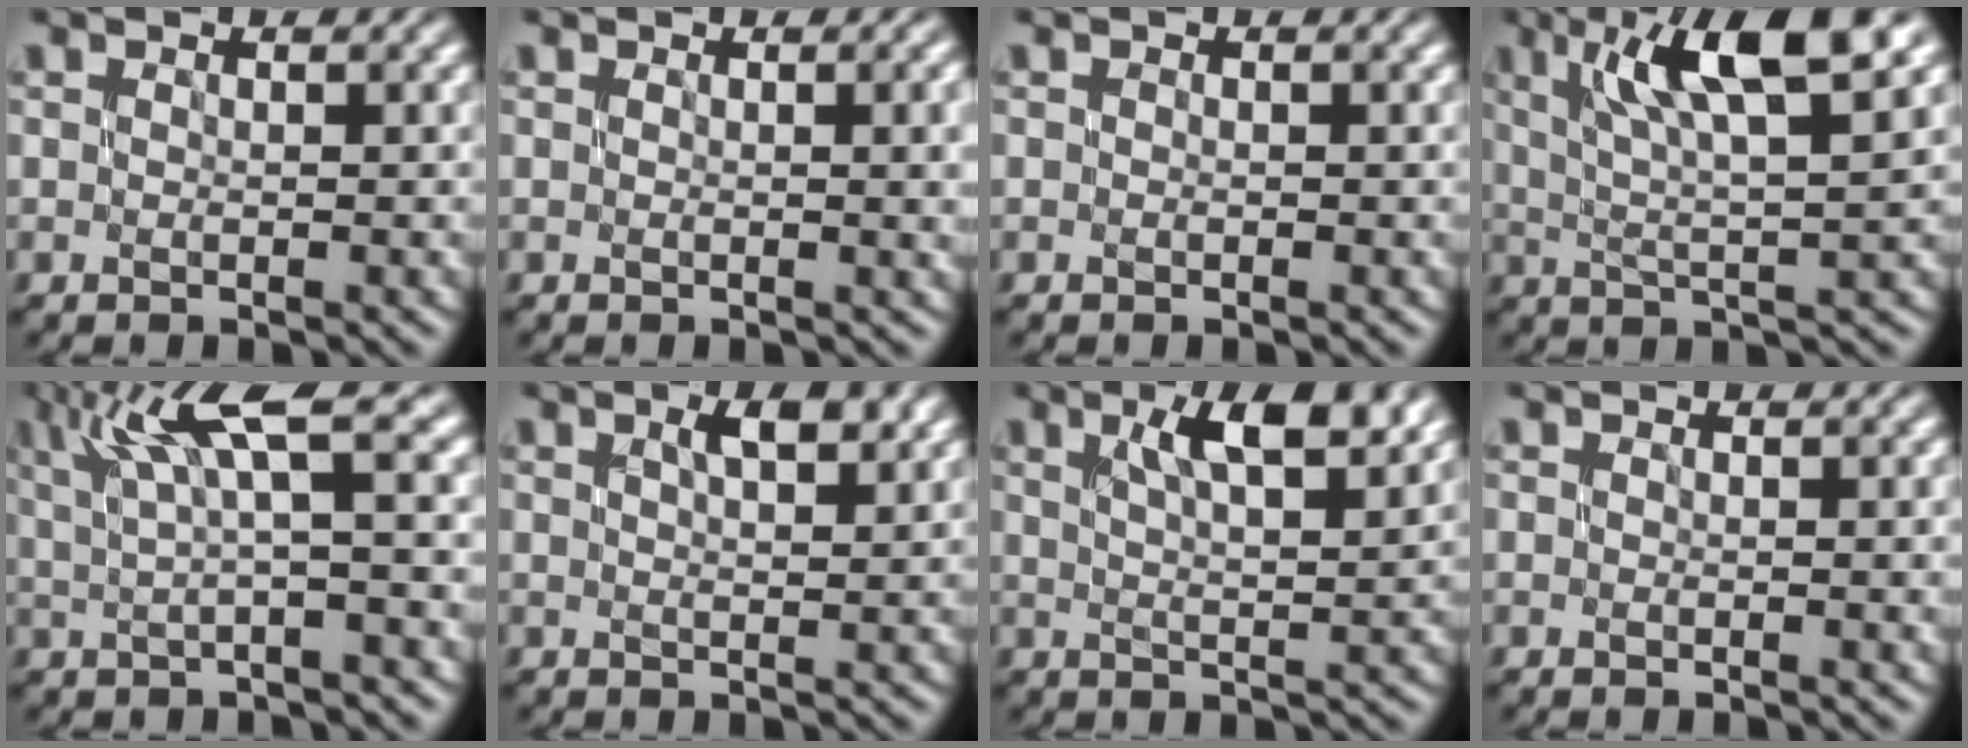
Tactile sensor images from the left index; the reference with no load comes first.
{"total": 3.6, "force": [0.0, 1.4, 3.3], "torque": [-0.030, 0.001, 0.000]}
{"total": 0.0}
{"total": 7.9, "force": [3.5, 1.4, 6.9], "torque": [-0.103, 0.011, 0.064]}
{"total": 5.4, "force": [2.3, 0.4, 4.9], "torque": [-0.086, 0.017, 0.043]}
{"total": 2.7, "force": [1.3, 0.6, 2.3], "torque": [-0.030, 0.004, 0.021]}
{"total": 5.6, "force": [2.9, 1.1, 4.6], "torque": [-0.063, 0.003, 0.048]}
{"total": 0.7, "force": [0.0, 0.1, 0.7], "torque": [-0.010, -0.002, 0.000]}